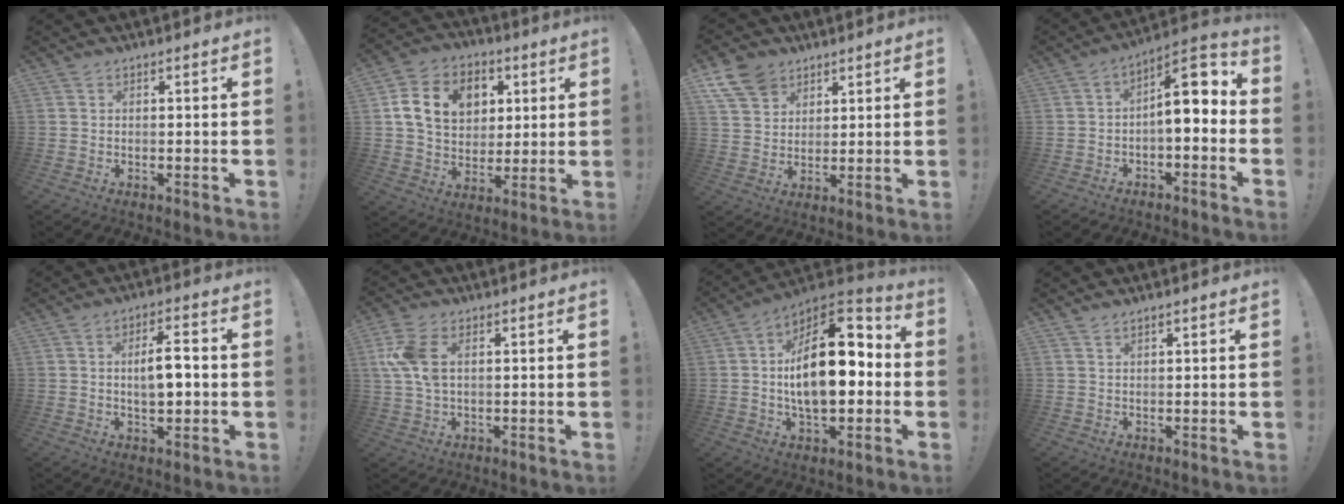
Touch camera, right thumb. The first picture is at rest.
{"total": 15.1, "force": [4.8, 11.7, 8.3], "torque": [-0.130, -0.010, 0.097]}
{"total": 10.1, "force": [6.4, 7.0, 3.7], "torque": [-0.069, -0.031, 0.128]}
{"total": 10.1, "force": [0.4, 4.3, 9.1], "torque": [-0.127, -0.002, 0.006]}
{"total": 7.4, "force": [-0.1, 3.1, 6.7], "torque": [-0.104, 0.008, -0.005]}
{"total": 8.8, "force": [2.2, 5.1, 6.9], "torque": [-0.151, 0.002, 0.041]}
{"total": 22.0, "force": [0.6, 11.8, 18.5], "torque": [-0.297, 0.008, 0.007]}
{"total": 1.3, "force": [1.0, 0.2, 0.8], "torque": [-0.022, 0.002, 0.020]}